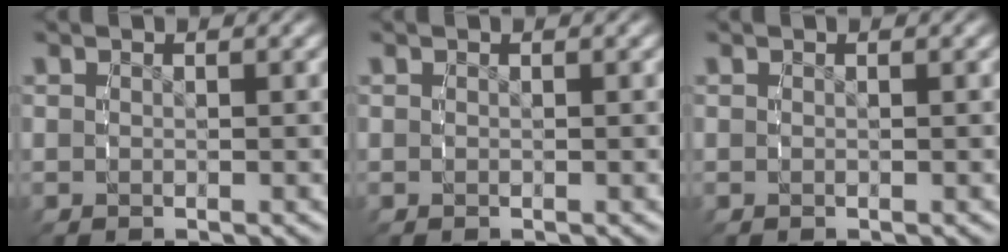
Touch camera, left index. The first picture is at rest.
{"total": 0.0}
{"total": 0.0}